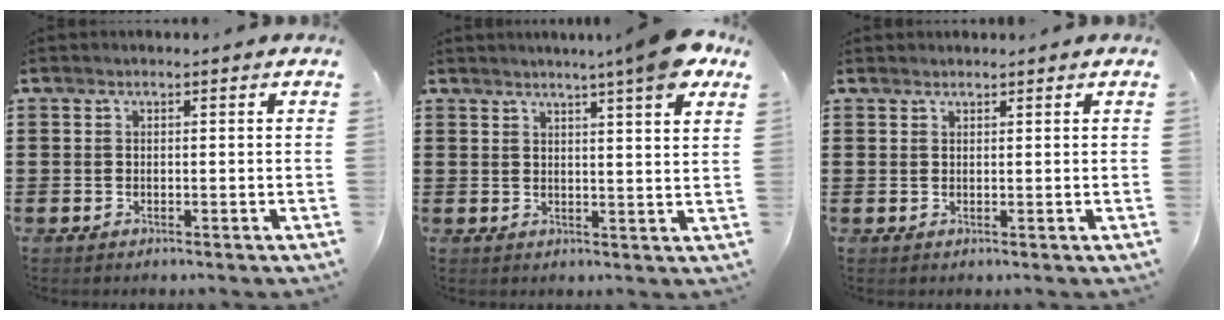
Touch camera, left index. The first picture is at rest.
{"total": 7.4, "force": [5.7, -0.2, 4.7], "torque": [-0.073, -0.022, 0.094]}
{"total": 0.9, "force": [0.8, 0.2, 0.0], "torque": [-0.003, 0.001, 0.017]}